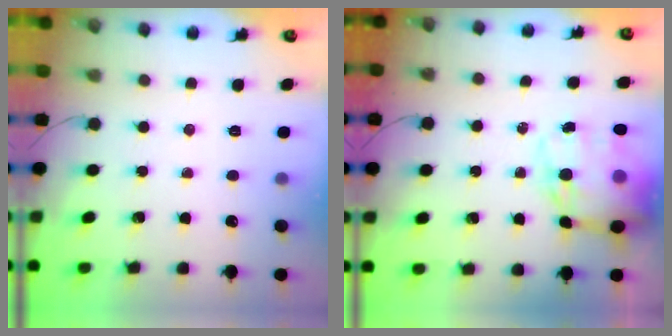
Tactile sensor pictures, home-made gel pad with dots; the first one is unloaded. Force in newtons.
{"total": 18.9, "press": 18.4, "slide": 4.2}